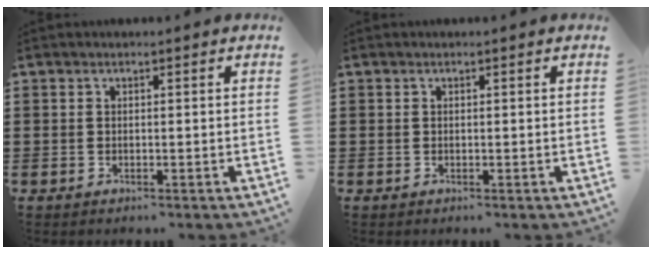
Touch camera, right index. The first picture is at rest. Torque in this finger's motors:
{"motor_torque": [0.00, 0.00, 0.00, 0.00]}